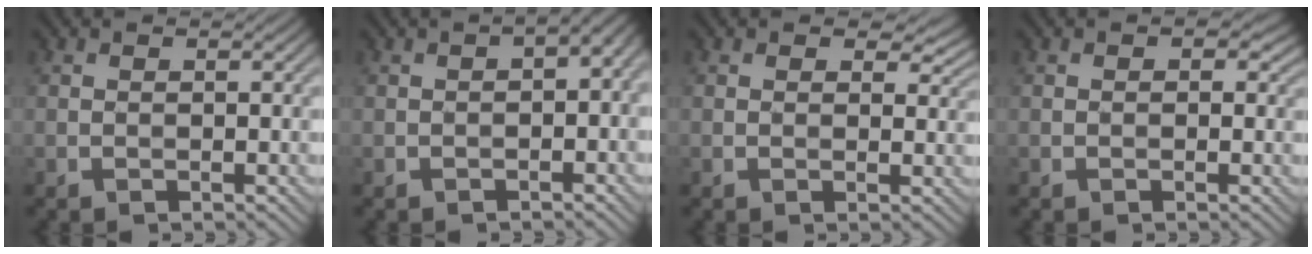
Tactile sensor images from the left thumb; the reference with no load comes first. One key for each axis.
{"total": 4.5, "fx": -0.3, "fy": 2.0, "fz": 4.1, "tx": -0.053, "ty": 0.008, "tz": -0.005}
{"total": 3.6, "fx": 2.0, "fy": 2.1, "fz": 2.2, "tx": -0.034, "ty": -0.006, "tz": 0.027}
{"total": 1.7, "fx": 0.3, "fy": 1.1, "fz": 1.2, "tx": -0.019, "ty": -0.003, "tz": 0.003}